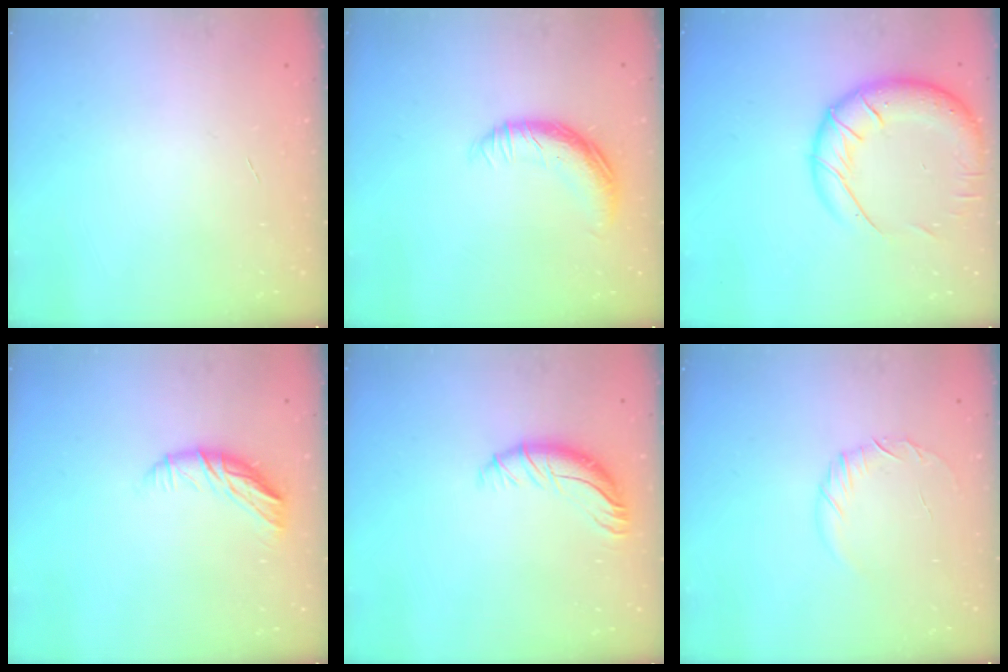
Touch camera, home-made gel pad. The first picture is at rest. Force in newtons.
{"total": 12.1, "press": 12.1, "slide": 0.7}
{"total": 18.2, "press": 17.7, "slide": 4.3}
{"total": 10.1, "press": 10.0, "slide": 1.6}
{"total": 9.3, "press": 9.2, "slide": 1.4}
{"total": 5.2, "press": 5.0, "slide": 1.3}